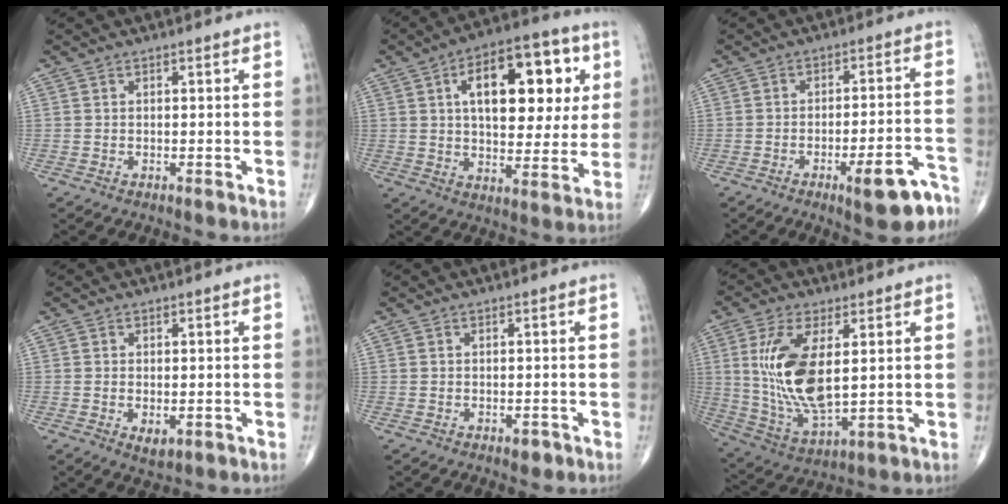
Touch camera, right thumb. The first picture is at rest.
{"total": 20.3, "force": [5.6, 10.5, 16.5], "torque": [-0.196, 0.006, 0.078]}
{"total": 10.7, "force": [-6.3, 2.9, 8.2], "torque": [-0.091, 0.044, -0.081]}
{"total": 2.6, "force": [-0.7, 1.4, 2.1], "torque": [-0.030, -0.004, -0.005]}
{"total": 1.3, "force": [-0.7, 0.8, 0.8], "torque": [-0.005, 0.002, -0.009]}
{"total": 15.8, "force": [2.8, 6.9, 13.9], "torque": [-0.282, -0.022, 0.068]}